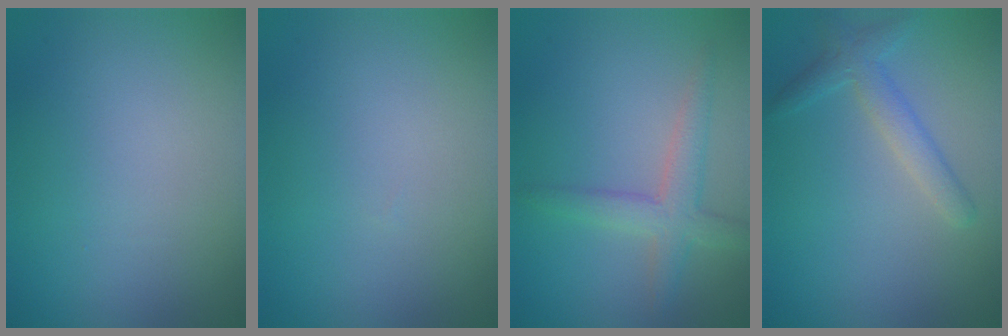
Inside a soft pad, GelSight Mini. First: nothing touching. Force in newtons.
{"total": 0.0}
{"total": 3.1, "press": 3.1, "slide": 0.1}
{"total": 2.4, "press": 2.4, "slide": 0.2}